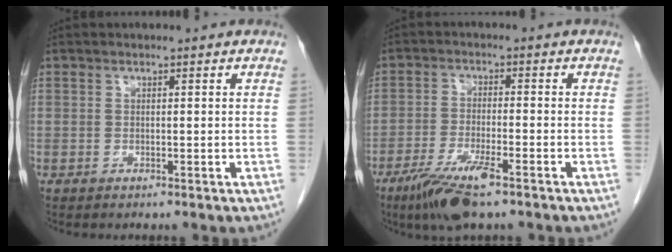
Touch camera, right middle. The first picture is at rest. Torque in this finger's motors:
{"motor_torque": [1.01, -1.13, 0.53, 0.15]}